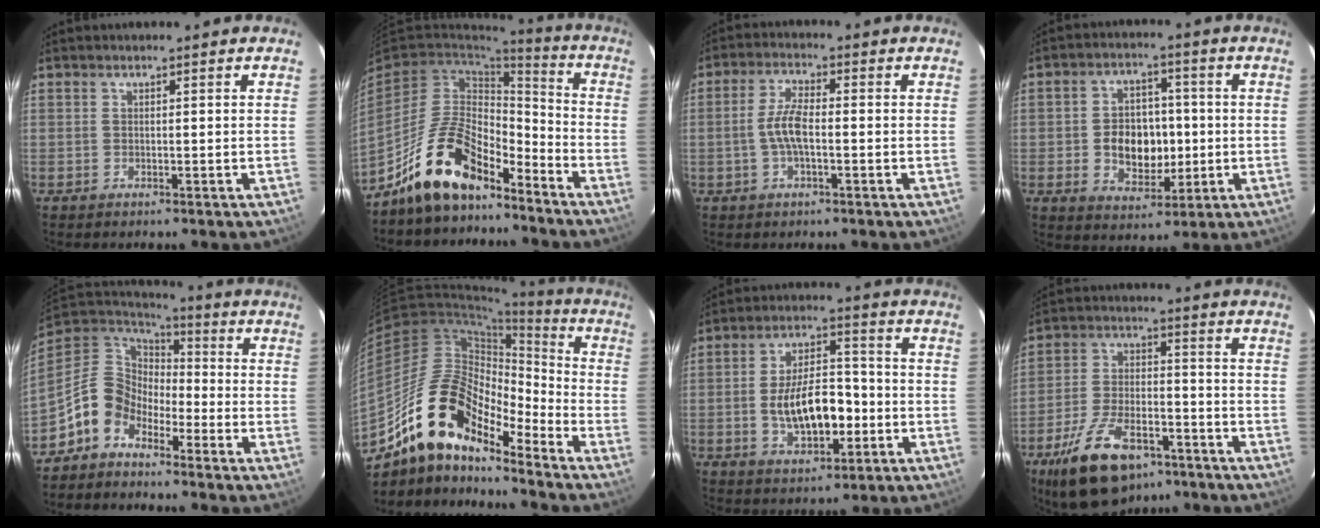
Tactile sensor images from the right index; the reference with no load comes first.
{"total": 14.9, "force": [-11.0, 6.2, 7.9], "torque": [-0.170, 0.018, -0.195]}
{"total": 5.6, "force": [-1.0, 1.7, 5.2], "torque": [-0.109, 0.007, -0.021]}
{"total": 10.1, "force": [-1.2, 7.5, 6.7], "torque": [-0.133, 0.011, -0.007]}
{"total": 10.5, "force": [-7.1, 6.9, 3.4], "torque": [-0.078, 0.031, -0.148]}
{"total": 17.1, "force": [-13.0, 6.2, 9.2], "torque": [-0.160, 0.005, -0.256]}
{"total": 12.6, "force": [-2.6, 6.2, 10.6], "torque": [-0.199, 0.012, -0.032]}
{"total": 16.7, "force": [-10.8, 7.8, 10.0], "torque": [-0.206, -0.012, -0.182]}